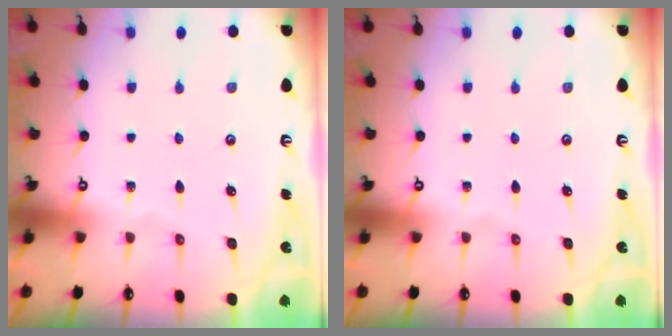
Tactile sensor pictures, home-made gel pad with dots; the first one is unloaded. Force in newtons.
{"total": 0.0}